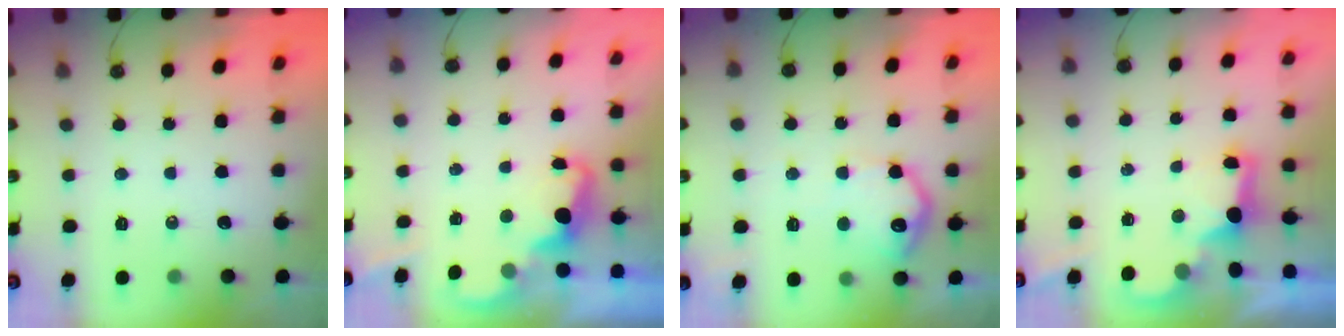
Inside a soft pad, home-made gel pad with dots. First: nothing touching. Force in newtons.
{"total": 2.4, "press": 2.3, "slide": 0.6}
{"total": 12.9, "press": 12.9, "slide": 0.4}
{"total": 2.4, "press": 2.3, "slide": 0.7}